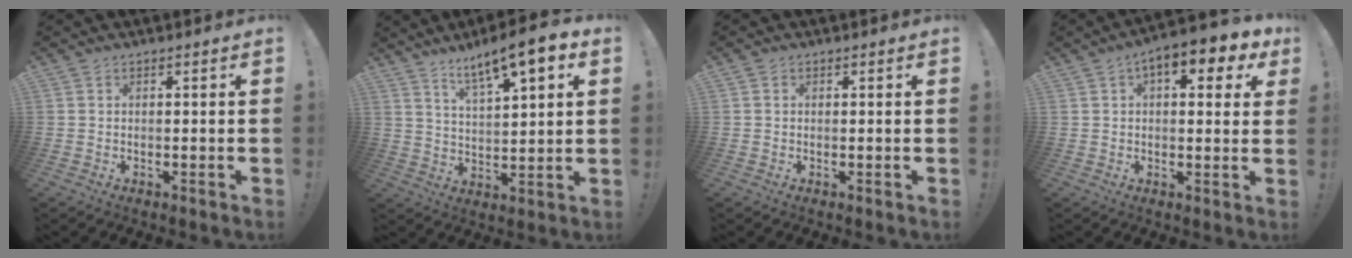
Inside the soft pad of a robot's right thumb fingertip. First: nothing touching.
{"total": 11.2, "force": [7.8, 2.2, 7.7], "torque": [-0.132, -0.047, 0.129]}
{"total": 0.8, "force": [0.2, 0.8, 0.1], "torque": [0.003, 0.001, 0.004]}
{"total": 8.6, "force": [4.1, 3.7, 6.6], "torque": [-0.080, -0.018, 0.064]}